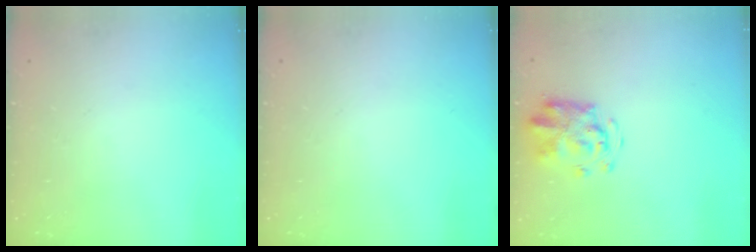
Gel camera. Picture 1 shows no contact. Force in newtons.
{"total": 0.0}
{"total": 3.9, "press": 3.8, "slide": 0.7}